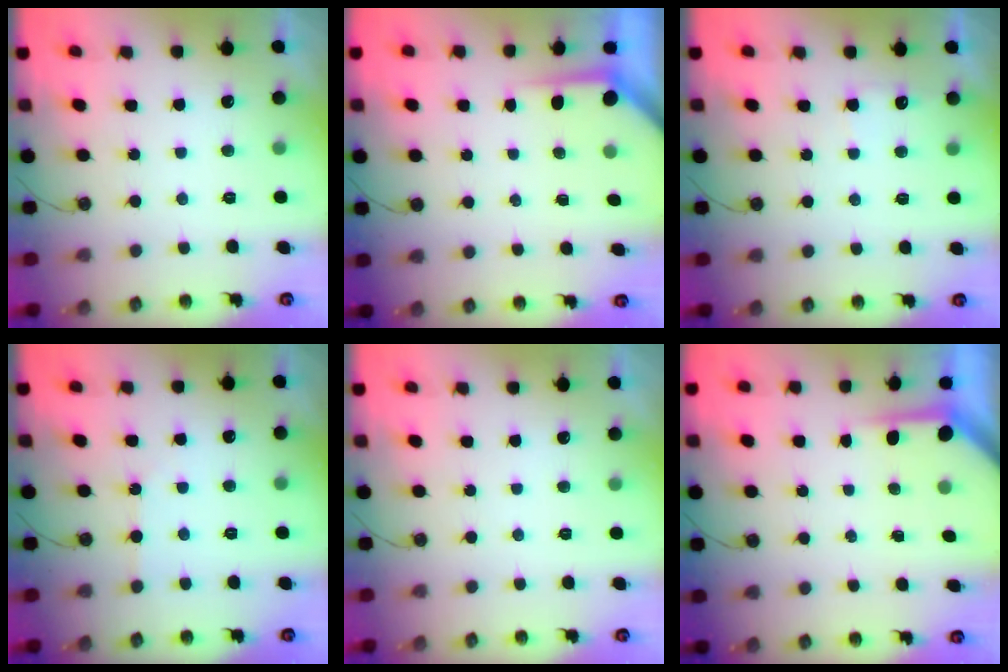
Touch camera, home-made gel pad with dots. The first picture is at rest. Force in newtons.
{"total": 3.6, "press": 3.6, "slide": 0.3}
{"total": 4.6, "press": 4.5, "slide": 0.5}
{"total": 2.9, "press": 2.8, "slide": 0.5}
{"total": 0.0}
{"total": 3.9, "press": 3.9, "slide": 0.4}